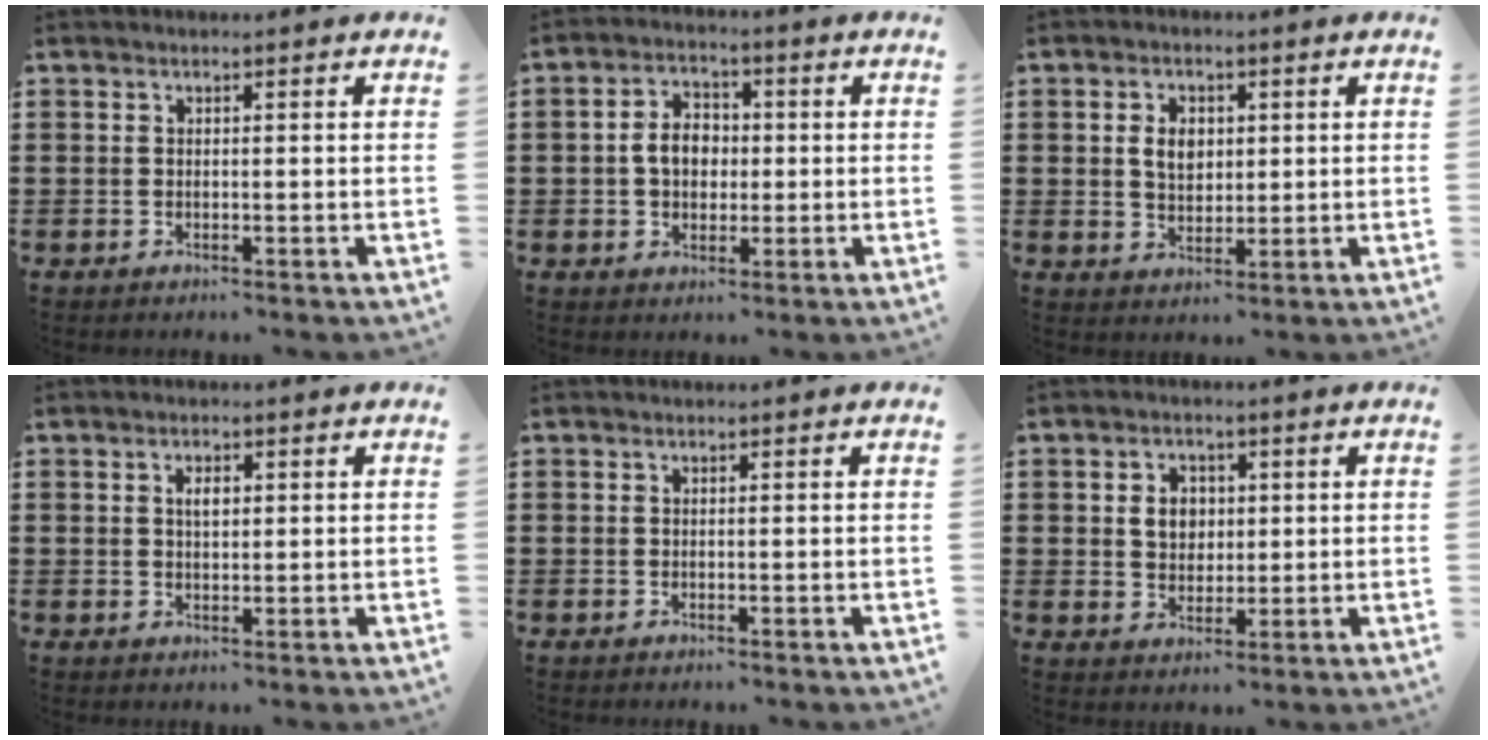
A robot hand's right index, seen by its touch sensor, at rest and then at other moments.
{"total": 4.8, "force": [-0.2, 3.5, 3.3], "torque": [-0.078, 0.010, -0.009]}
{"total": 3.9, "force": [0.8, 2.7, 2.7], "torque": [-0.053, 0.008, 0.011]}
{"total": 1.6, "force": [0.5, 0.7, 1.4], "torque": [-0.029, 0.005, 0.008]}
{"total": 0.0}
{"total": 3.8, "force": [0.7, 3.1, 2.0], "torque": [-0.042, 0.008, 0.008]}